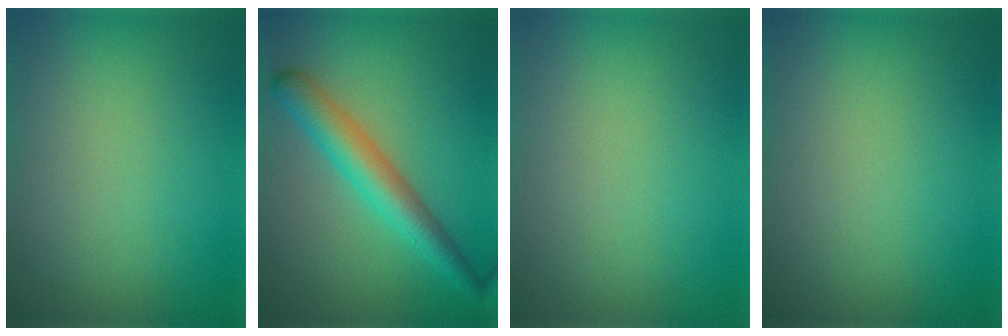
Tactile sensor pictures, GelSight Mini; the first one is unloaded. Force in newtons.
{"total": 4.5, "press": 4.5, "slide": 0.1}
{"total": 0.0}
{"total": 0.0}